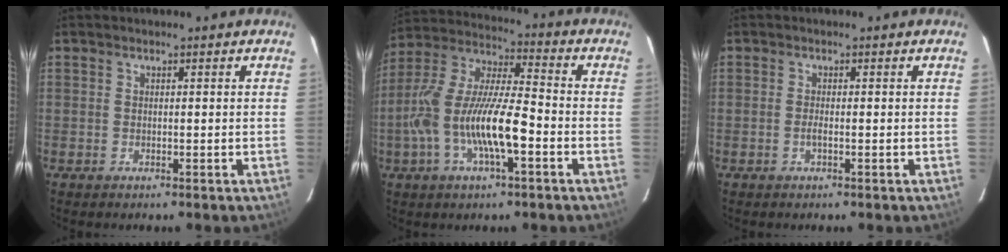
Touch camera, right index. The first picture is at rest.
{"total": 16.1, "force": [-5.0, 4.0, 14.8], "torque": [-0.296, -0.003, -0.095]}
{"total": 0.9, "force": [-0.4, -0.1, 0.9], "torque": [-0.016, 0.002, -0.008]}